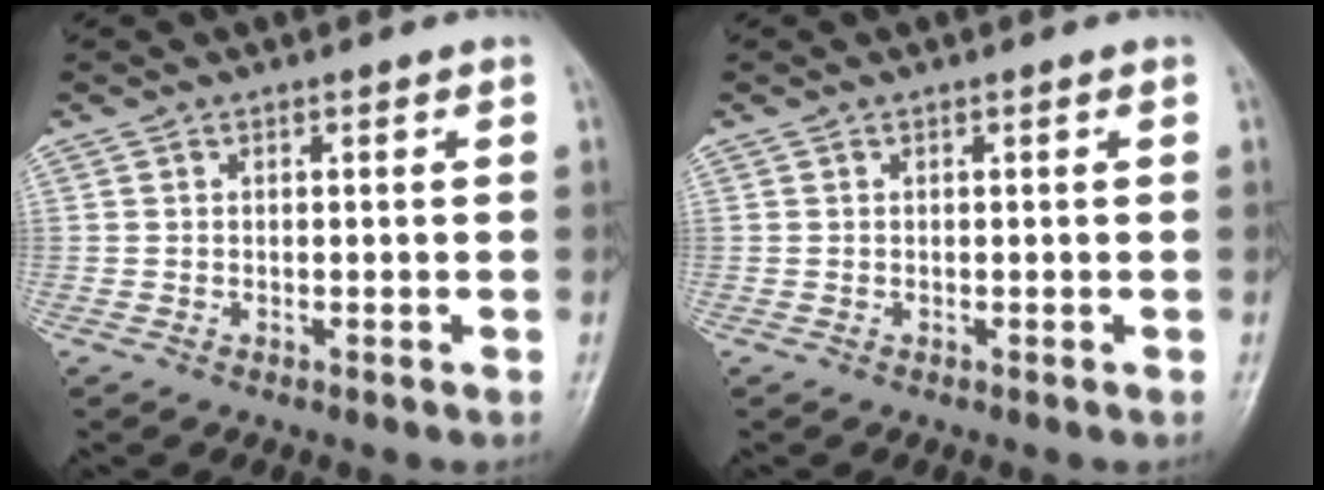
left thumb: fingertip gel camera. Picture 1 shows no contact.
{"total": 0.0}